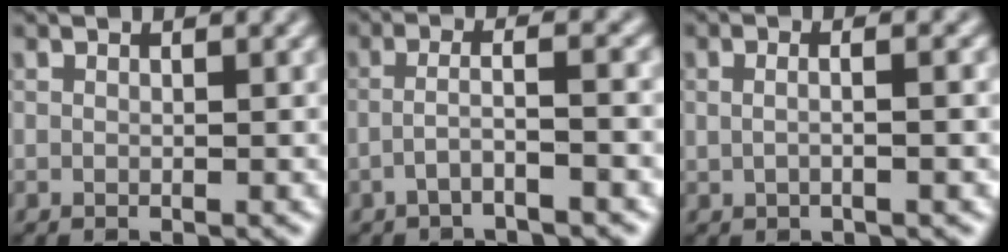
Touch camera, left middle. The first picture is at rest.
{"total": 3.1, "force": [-1.3, 0.6, 2.8], "torque": [-0.043, 0.017, -0.036]}
{"total": 4.0, "force": [0.8, 2.0, 3.4], "torque": [-0.015, 0.013, -0.014]}